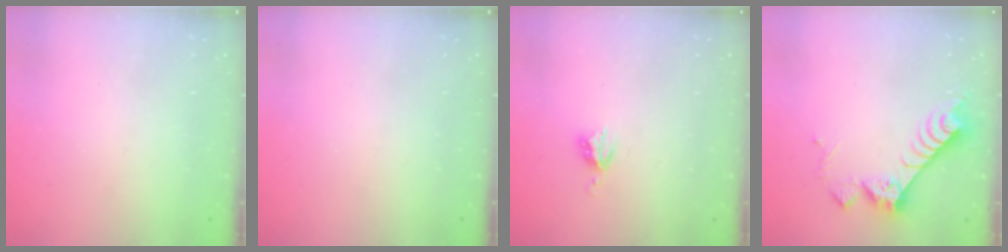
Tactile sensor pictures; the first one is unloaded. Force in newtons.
{"total": 0.0}
{"total": 4.0, "press": 3.9, "slide": 0.5}
{"total": 9.3, "press": 9.3, "slide": 0.8}